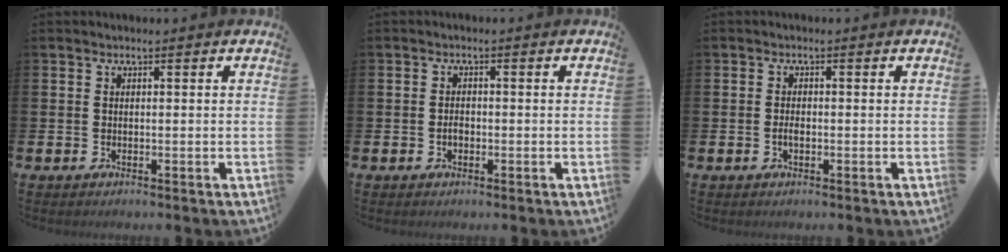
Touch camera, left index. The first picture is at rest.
{"total": 1.3, "force": [-0.4, 0.9, 0.9], "torque": [-0.016, 0.003, -0.009]}
{"total": 1.4, "force": [-0.4, 0.7, 1.2], "torque": [-0.020, 0.001, -0.008]}